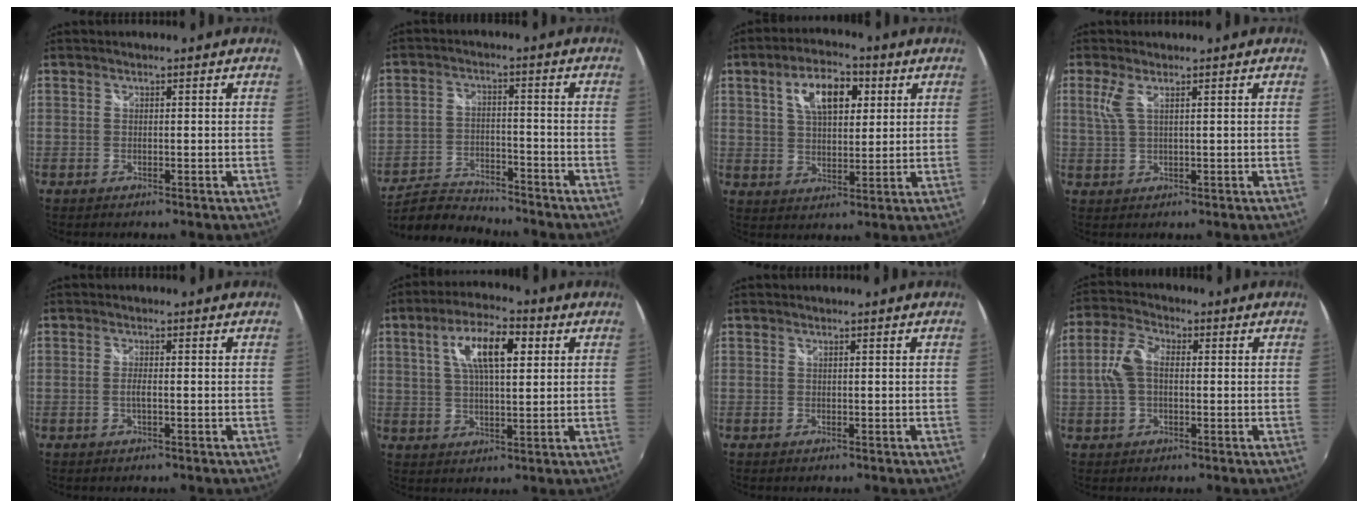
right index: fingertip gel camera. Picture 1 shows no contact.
{"total": 10.9, "force": [-10.2, 2.6, 2.9], "torque": [-0.087, -0.006, -0.178]}
{"total": 10.5, "force": [4.0, 5.4, 8.1], "torque": [-0.138, 0.026, 0.068]}
{"total": 3.0, "force": [1.4, 0.6, 2.6], "torque": [-0.058, 0.002, 0.032]}
{"total": 1.2, "force": [-0.3, 0.0, 1.2], "torque": [-0.024, -0.002, -0.007]}
{"total": 10.8, "force": [3.6, 4.0, 9.4], "torque": [-0.169, 0.020, 0.060]}
{"total": 0.0}
{"total": 6.8, "force": [0.1, 4.2, 5.4], "torque": [-0.117, 0.017, 0.001]}